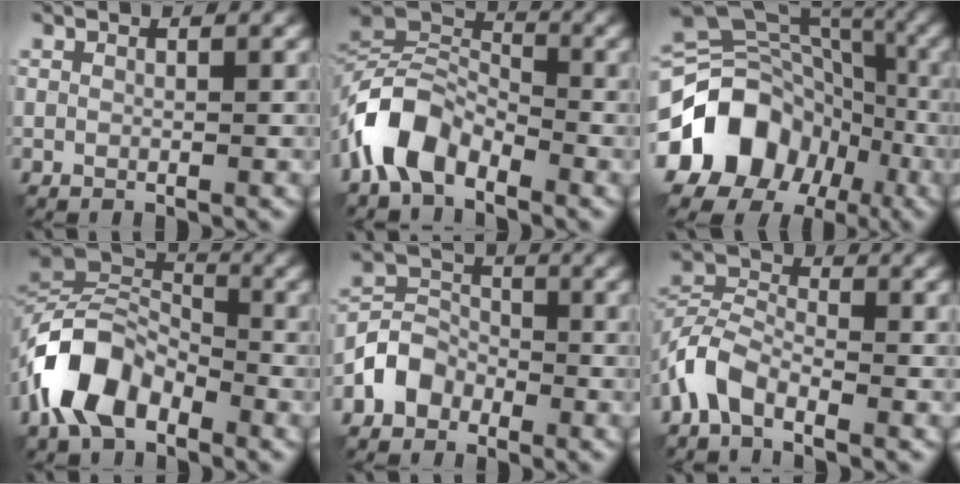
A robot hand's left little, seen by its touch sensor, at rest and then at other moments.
{"total": 6.8, "force": [-4.0, 4.0, 3.8], "torque": [-0.068, 0.005, -0.093]}
{"total": 16.3, "force": [-6.8, 13.2, 6.9], "torque": [-0.140, -0.011, -0.140]}
{"total": 8.7, "force": [-4.6, 5.3, 5.2], "torque": [-0.100, 0.007, -0.102]}
{"total": 3.3, "force": [-2.0, 2.5, 0.9], "torque": [-0.013, 0.011, -0.045]}
{"total": 4.4, "force": [-3.2, 2.0, 2.3], "torque": [-0.053, 0.002, -0.080]}